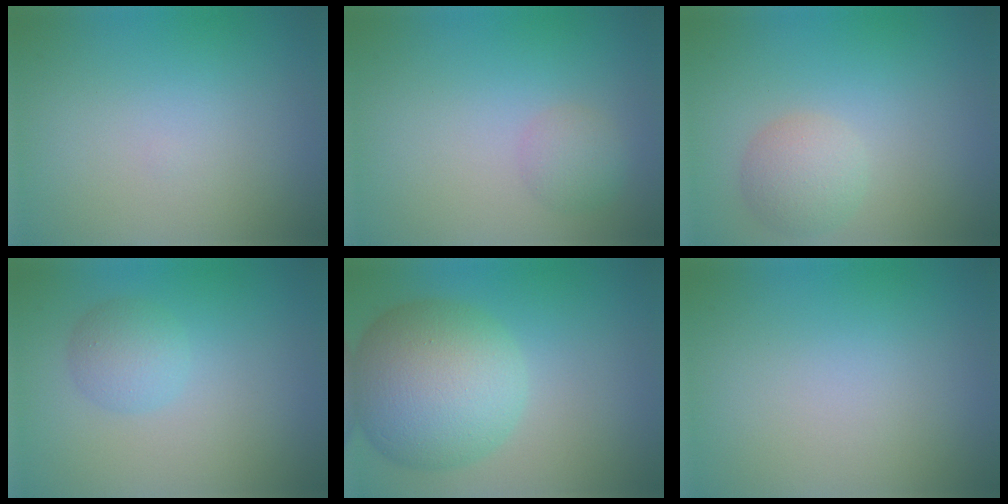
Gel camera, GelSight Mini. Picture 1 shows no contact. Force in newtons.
{"total": 1.9, "press": 1.8, "slide": 0.1}
{"total": 3.0, "press": 3.0, "slide": 0.1}
{"total": 2.4, "press": 2.4, "slide": 0.2}
{"total": 10.5, "press": 10.5, "slide": 0.4}
{"total": 0.0}